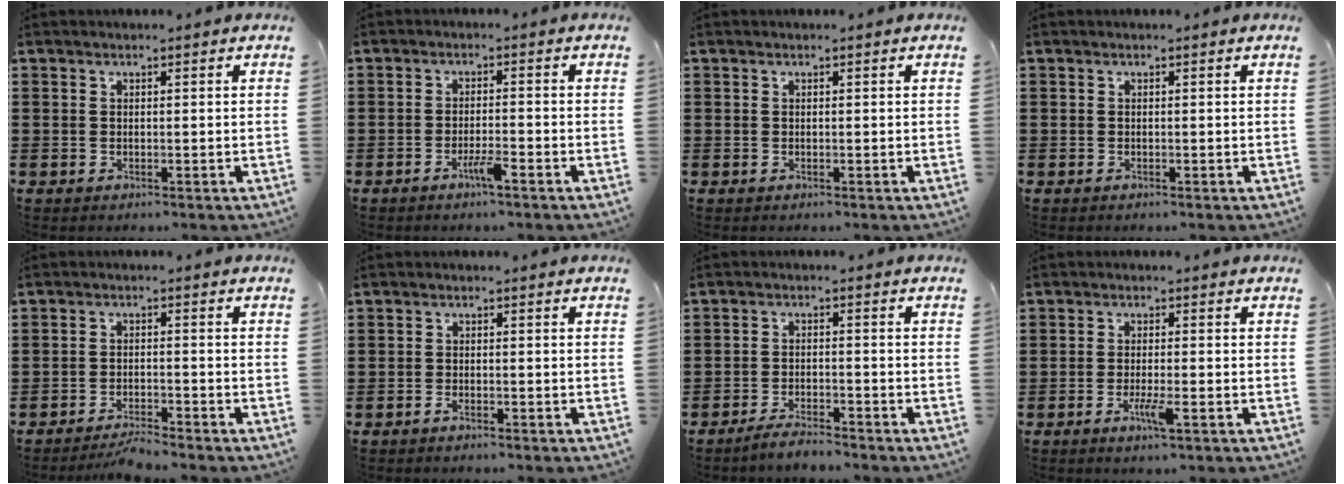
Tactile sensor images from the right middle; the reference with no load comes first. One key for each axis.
{"total": 3.0, "fx": -1.9, "fy": 0.2, "fz": 2.3, "tx": -0.045, "ty": -0.001, "tz": -0.037}
{"total": 0.0}
{"total": 0.0}
{"total": 2.9, "fx": -2.9, "fy": 0.0, "fz": 0.7, "tx": -0.015, "ty": 0.002, "tz": -0.059}
{"total": 1.1, "fx": -1.0, "fy": 0.1, "fz": 0.5, "tx": -0.013, "ty": -0.002, "tz": -0.019}
{"total": 3.2, "fx": -3.0, "fy": 0.1, "fz": 1.0, "tx": -0.018, "ty": 0.004, "tz": -0.060}
{"total": 3.3, "fx": -1.6, "fy": 0.4, "fz": 2.9, "tx": -0.061, "ty": -0.009, "tz": -0.032}